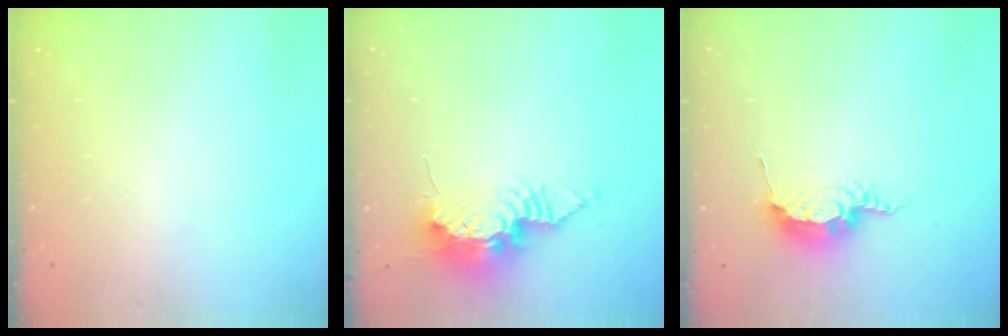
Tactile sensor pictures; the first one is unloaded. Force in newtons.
{"total": 11.0, "press": 11.0, "slide": 1.0}
{"total": 8.7, "press": 8.6, "slide": 0.9}